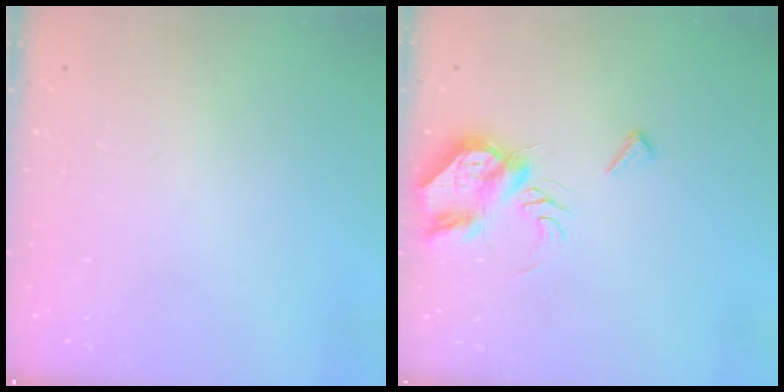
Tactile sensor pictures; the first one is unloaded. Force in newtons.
{"total": 10.1, "press": 10.1, "slide": 0.8}